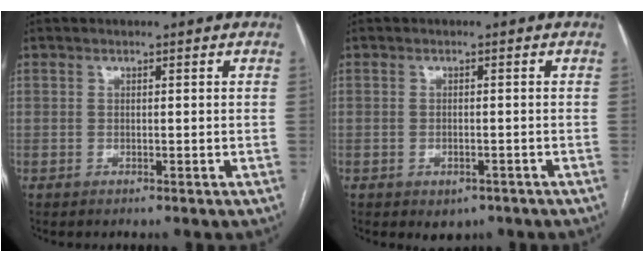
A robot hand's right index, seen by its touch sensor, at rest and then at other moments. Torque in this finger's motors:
{"motor_torque": [0.54, -0.25, 0.15, 0.02]}